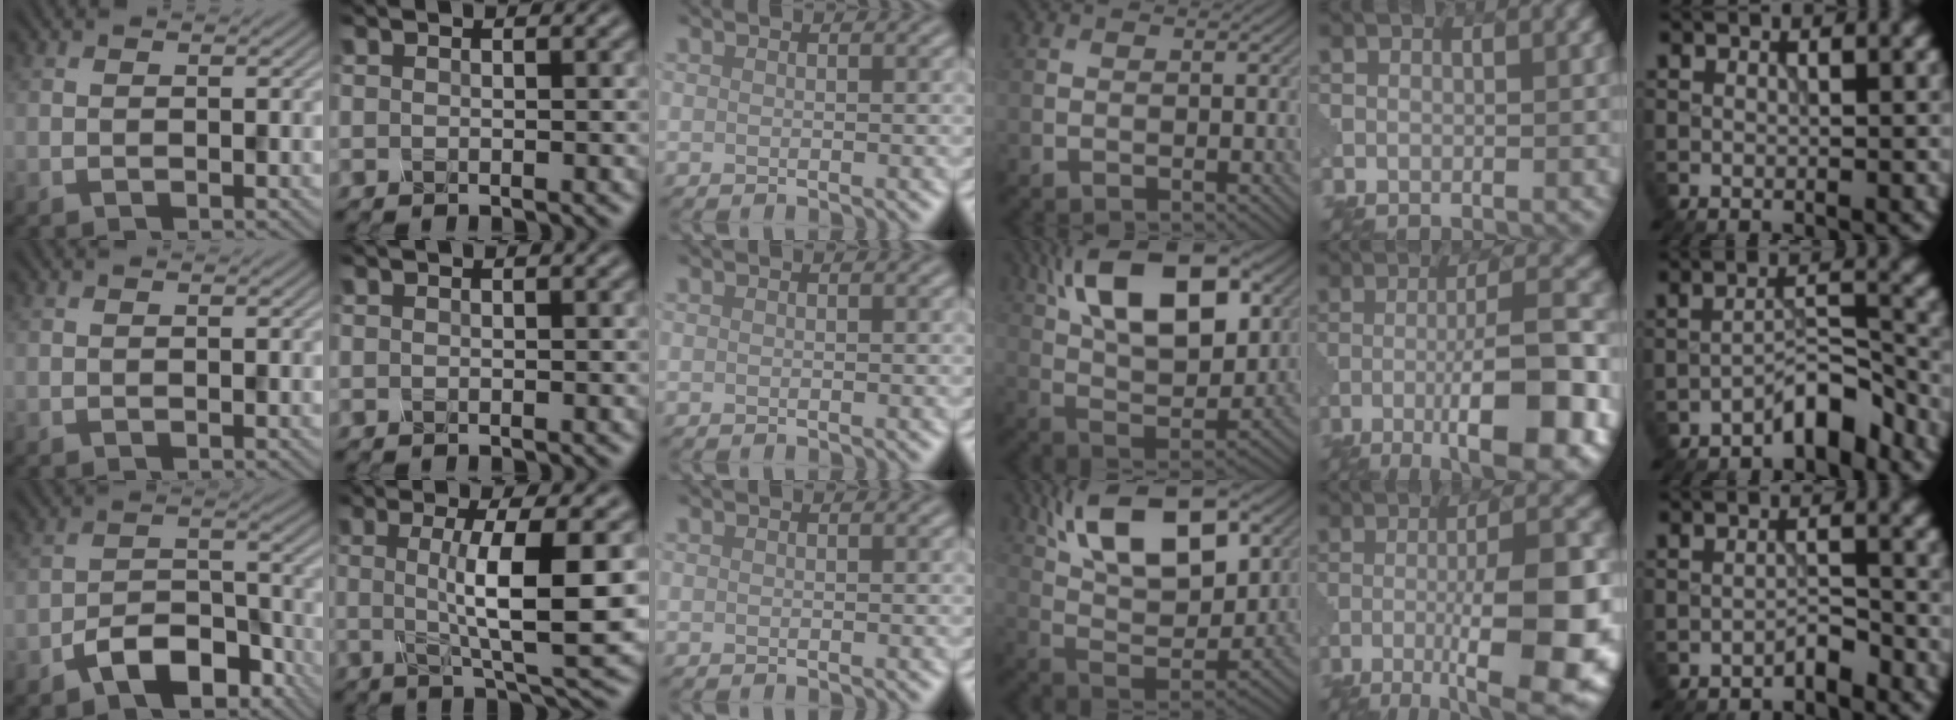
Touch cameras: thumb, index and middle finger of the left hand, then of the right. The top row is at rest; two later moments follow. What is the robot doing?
{"motion": "disassemble", "object": "glue stick"}